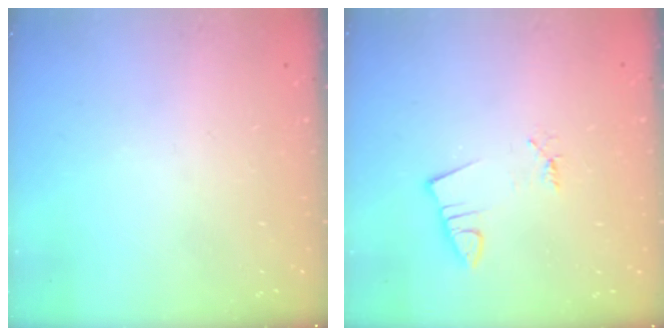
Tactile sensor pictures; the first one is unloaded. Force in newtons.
{"total": 1.1, "press": 1.1, "slide": 0.0}